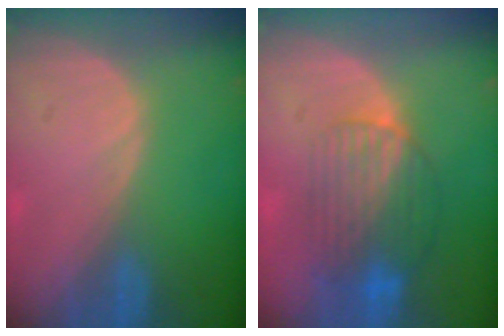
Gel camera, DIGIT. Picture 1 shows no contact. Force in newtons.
{"total": 8.1, "press": 7.4, "slide": 3.2}